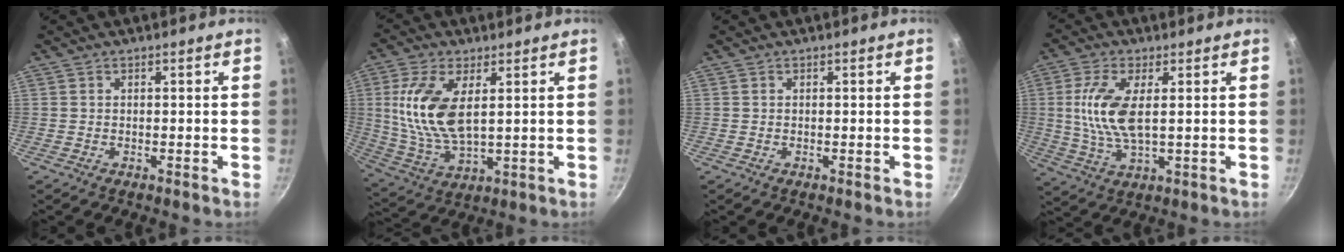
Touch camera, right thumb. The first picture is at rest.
{"total": 13.4, "force": [2.9, 6.5, 11.4], "torque": [-0.226, -0.011, 0.066]}
{"total": 0.0}
{"total": 10.2, "force": [1.4, 4.2, 9.1], "torque": [-0.193, -0.003, 0.029]}